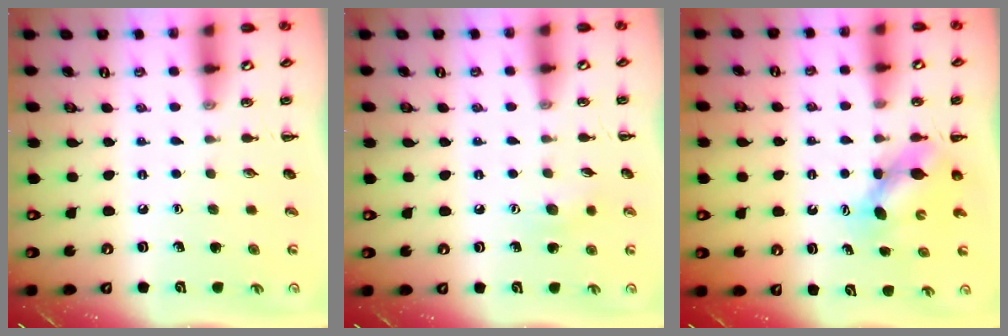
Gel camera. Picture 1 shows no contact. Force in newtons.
{"total": 6.3, "press": 6.3, "slide": 1.0}
{"total": 6.1, "press": 6.0, "slide": 0.9}